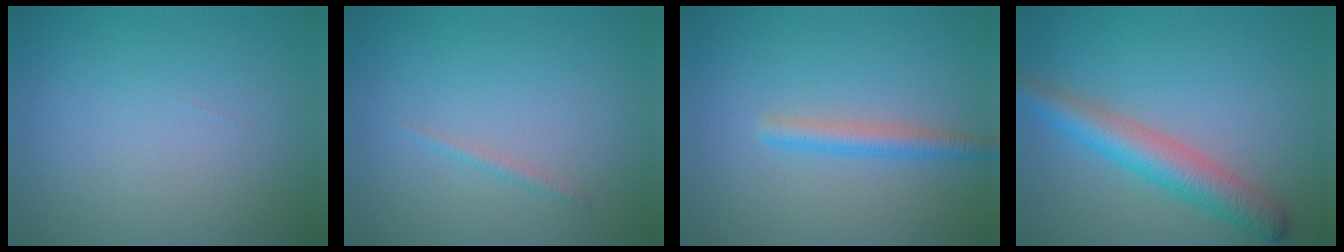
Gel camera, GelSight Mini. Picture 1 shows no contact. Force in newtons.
{"total": 0.7, "press": 0.7, "slide": 0.1}
{"total": 2.3, "press": 2.3, "slide": 0.1}
{"total": 5.2, "press": 5.1, "slide": 0.2}